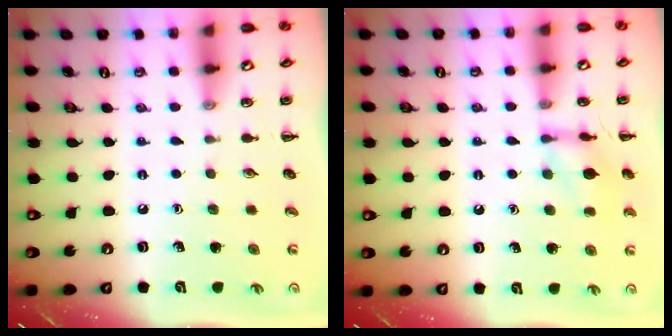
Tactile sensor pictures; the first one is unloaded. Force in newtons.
{"total": 9.8, "press": 9.8, "slide": 0.4}